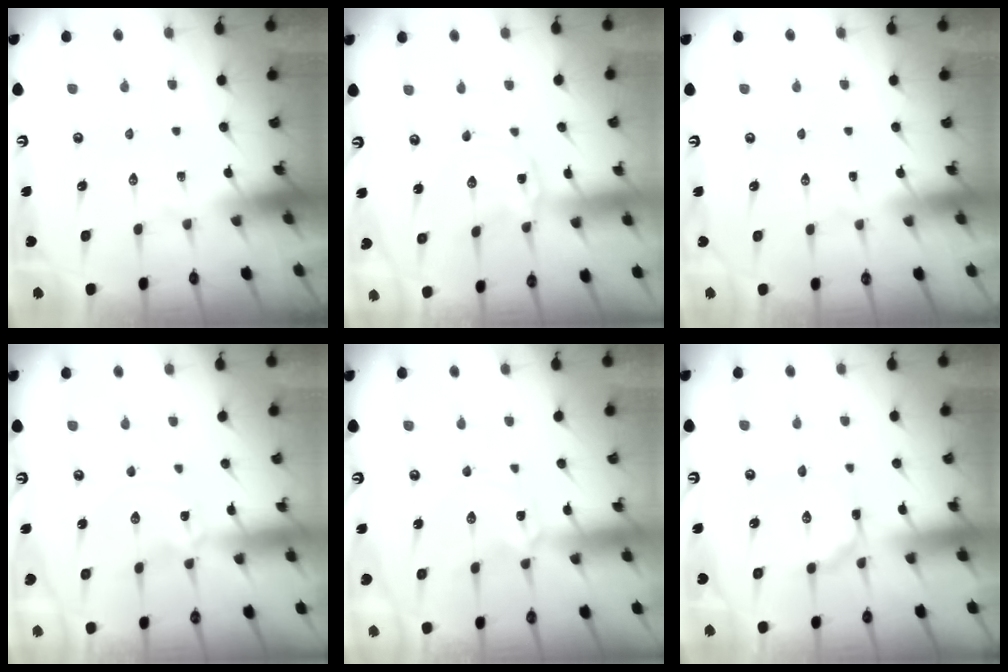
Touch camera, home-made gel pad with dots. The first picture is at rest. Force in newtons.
{"total": 0.5, "press": 0.5, "slide": 0.1}
{"total": 1.5, "press": 1.5, "slide": 0.1}
{"total": 0.0}
{"total": 0.9, "press": 0.9, "slide": 0.1}
{"total": 2.2, "press": 2.2, "slide": 0.2}